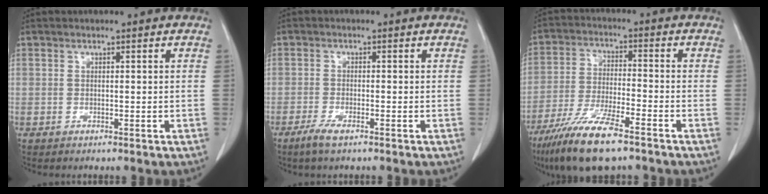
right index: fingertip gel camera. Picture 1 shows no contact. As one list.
[{"total": 2.9, "force": [-2.0, 0.4, 2.1], "torque": [-0.046, -0.004, -0.042]}, {"total": 11.8, "force": [-8.3, 1.7, 8.2], "torque": [-0.162, -0.028, -0.152]}]